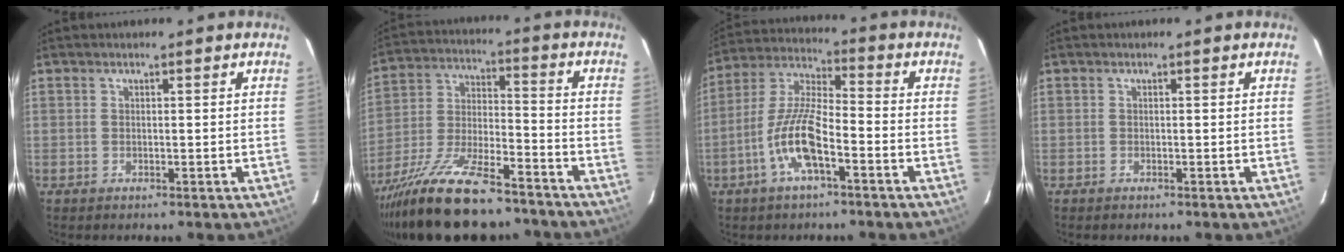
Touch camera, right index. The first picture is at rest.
{"total": 21.9, "force": [-16.7, 6.2, 12.7], "torque": [-0.253, -0.037, -0.274]}
{"total": 11.3, "force": [-5.0, 2.8, 9.7], "torque": [-0.209, 0.002, -0.098]}
{"total": 0.0}